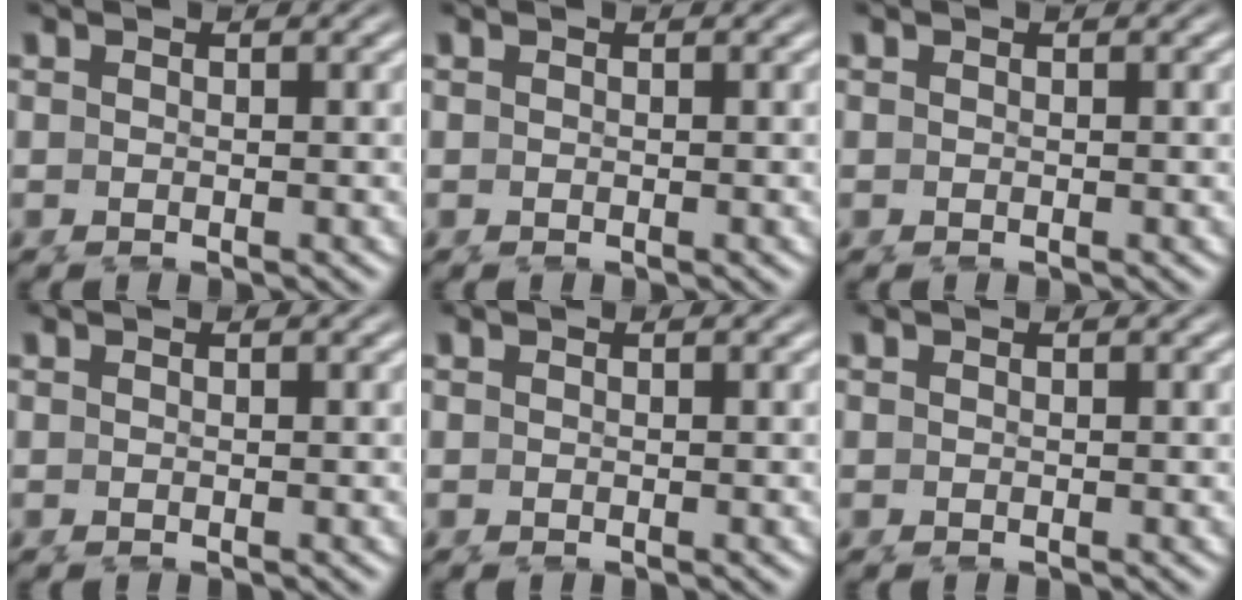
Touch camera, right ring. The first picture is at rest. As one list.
[{"total": 0.0}, {"total": 0.0}, {"total": 0.0}, {"total": 0.0}, {"total": 0.0}]